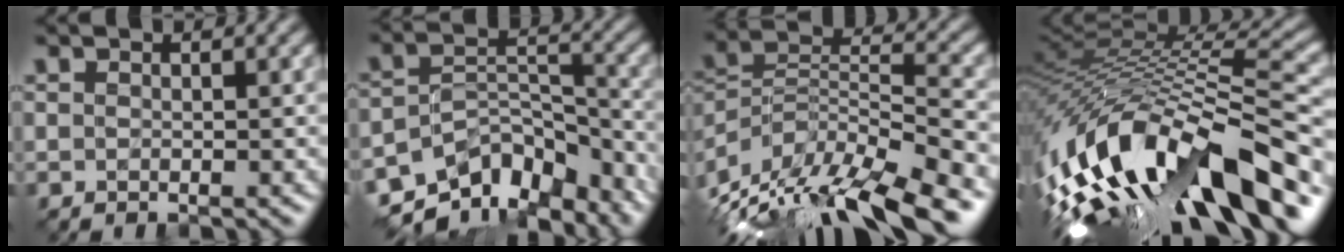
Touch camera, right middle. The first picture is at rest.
{"total": 10.6, "force": [-8.7, 5.0, 3.6], "torque": [-0.053, 0.002, -0.133]}
{"total": 13.7, "force": [-10.0, 4.3, 8.3], "torque": [-0.172, 0.015, -0.170]}
{"total": 15.0, "force": [-7.7, 5.7, 11.5], "torque": [-0.218, 0.029, -0.139]}